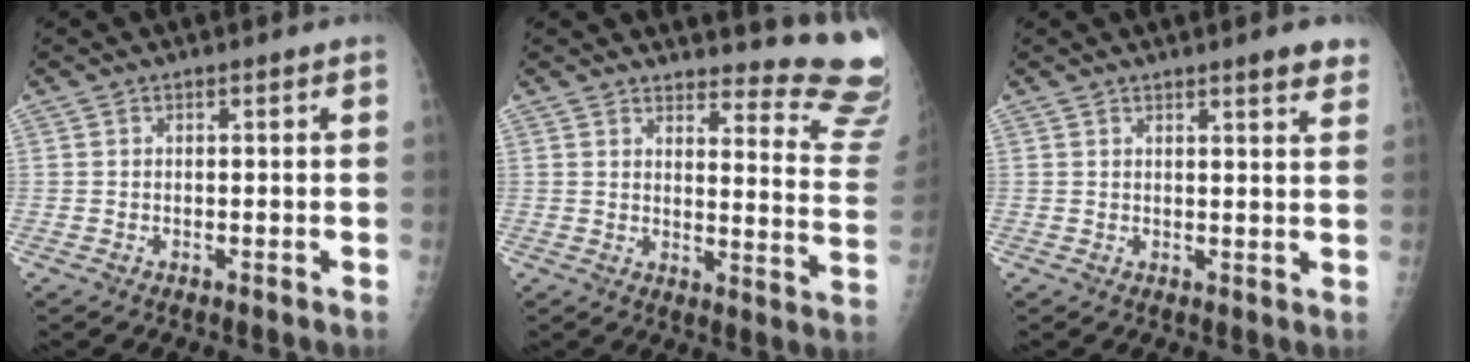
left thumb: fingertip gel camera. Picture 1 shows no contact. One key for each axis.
{"total": 17.8, "fx": 17.1, "fy": 2.7, "fz": 4.2, "tx": -0.011, "ty": -0.191, "tz": 0.171}
{"total": 4.6, "fx": 3.4, "fy": 0.6, "fz": 3.0, "tx": -0.027, "ty": -0.014, "tz": 0.039}